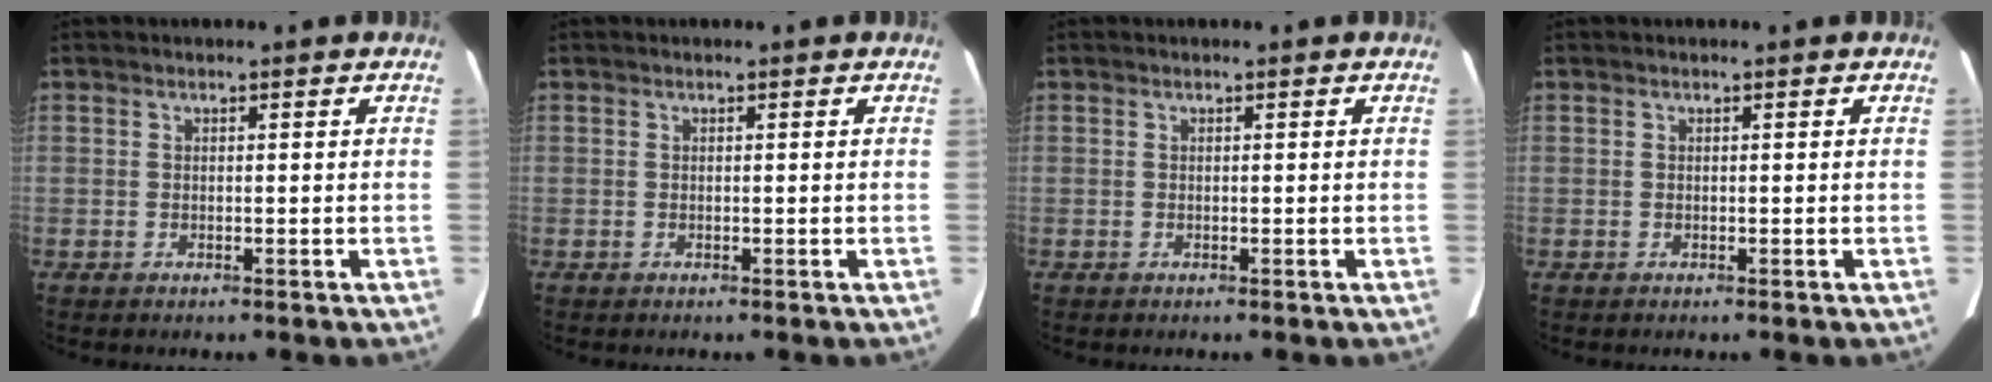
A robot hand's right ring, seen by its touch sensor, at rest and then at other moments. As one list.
[{"total": 0.0}, {"total": 0.0}, {"total": 0.0}]